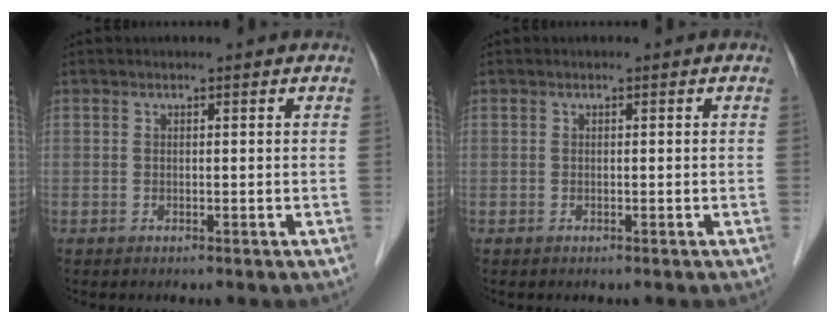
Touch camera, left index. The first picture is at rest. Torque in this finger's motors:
{"motor_torque": [0.00, 0.00, 0.00, 0.00]}